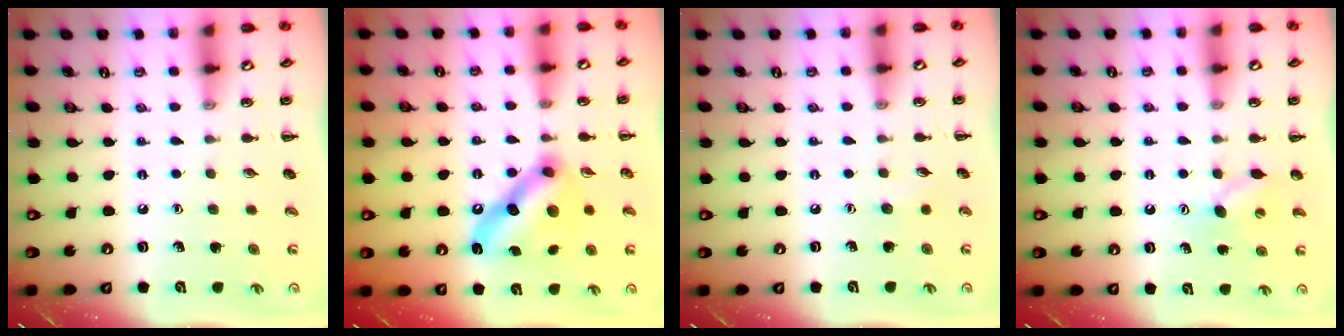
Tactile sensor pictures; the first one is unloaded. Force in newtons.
{"total": 13.8, "press": 13.7, "slide": 1.3}
{"total": 3.8, "press": 3.7, "slide": 0.9}
{"total": 7.8, "press": 7.7, "slide": 1.1}